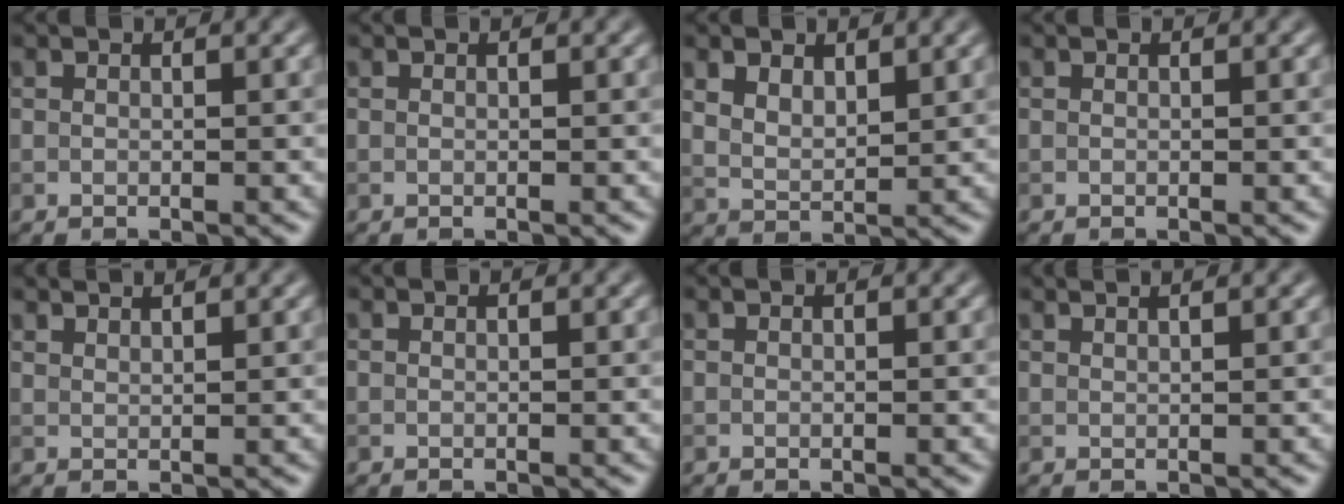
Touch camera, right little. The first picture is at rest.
{"total": 0.0}
{"total": 3.0, "force": [1.7, 1.6, 1.9], "torque": [-0.043, -0.004, 0.038]}
{"total": 0.0}
{"total": 1.9, "force": [1.8, 0.3, 0.6], "torque": [0.001, 0.000, 0.019]}
{"total": 0.0}
{"total": 0.0}
{"total": 2.6, "force": [1.9, 1.0, 1.5], "torque": [-0.001, 0.008, -0.002]}